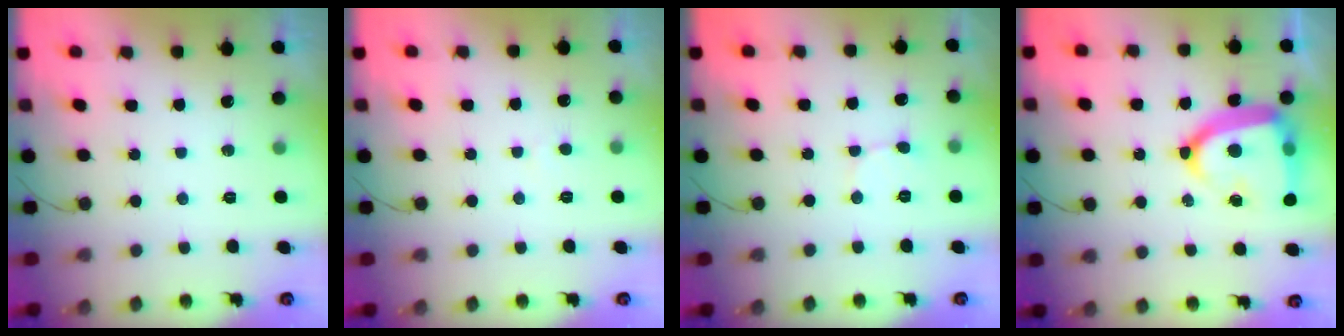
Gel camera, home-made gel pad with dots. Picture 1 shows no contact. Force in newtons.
{"total": 1.6, "press": 1.6, "slide": 0.1}
{"total": 0.9, "press": 0.9, "slide": 0.1}
{"total": 18.8, "press": 18.8, "slide": 1.5}